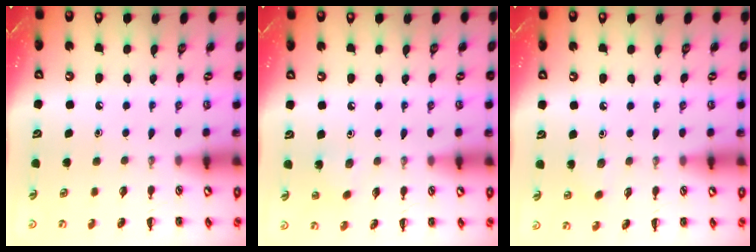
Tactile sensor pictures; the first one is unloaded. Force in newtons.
{"total": 6.5, "press": 6.2, "slide": 1.8}
{"total": 2.5, "press": 2.3, "slide": 0.7}